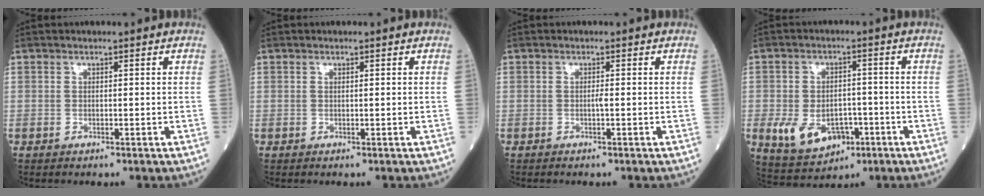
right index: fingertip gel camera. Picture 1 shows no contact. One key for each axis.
{"total": 0.0}
{"total": 0.6, "fx": -0.2, "fy": -0.1, "fz": 0.6, "tx": -0.011, "ty": 0.000, "tz": -0.004}
{"total": 9.5, "fx": -3.3, "fy": 6.1, "fz": 6.4, "tx": -0.117, "ty": 0.000, "tz": -0.041}